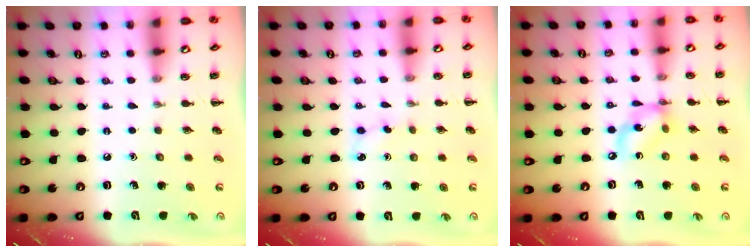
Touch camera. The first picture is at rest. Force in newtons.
{"total": 3.0, "press": 2.8, "slide": 0.9}
{"total": 8.9, "press": 8.7, "slide": 2.2}